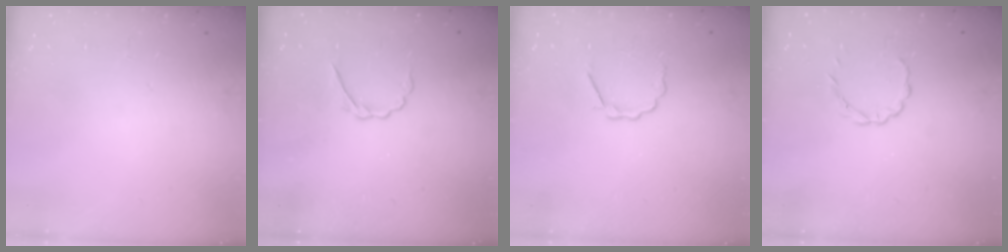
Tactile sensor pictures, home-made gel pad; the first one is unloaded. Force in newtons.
{"total": 2.8, "press": 2.6, "slide": 0.8}
{"total": 3.6, "press": 3.4, "slide": 1.2}
{"total": 2.8, "press": 2.7, "slide": 0.9}